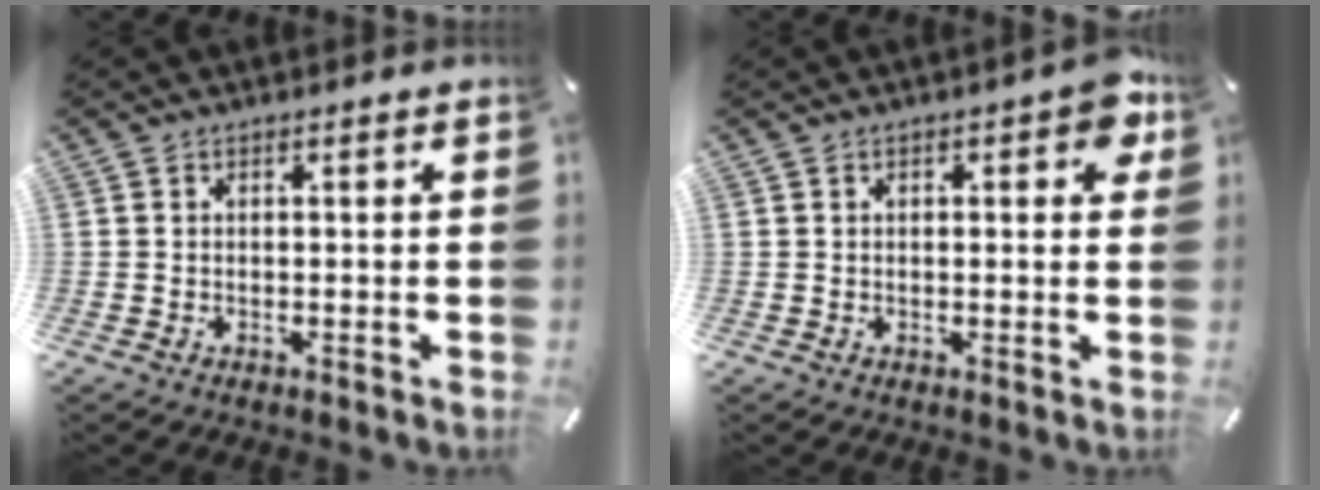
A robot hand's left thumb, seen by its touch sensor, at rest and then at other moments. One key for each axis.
{"total": 5.3, "fx": 1.8, "fy": 2.3, "fz": 4.4, "tx": -0.056, "ty": -0.002, "tz": 0.026}